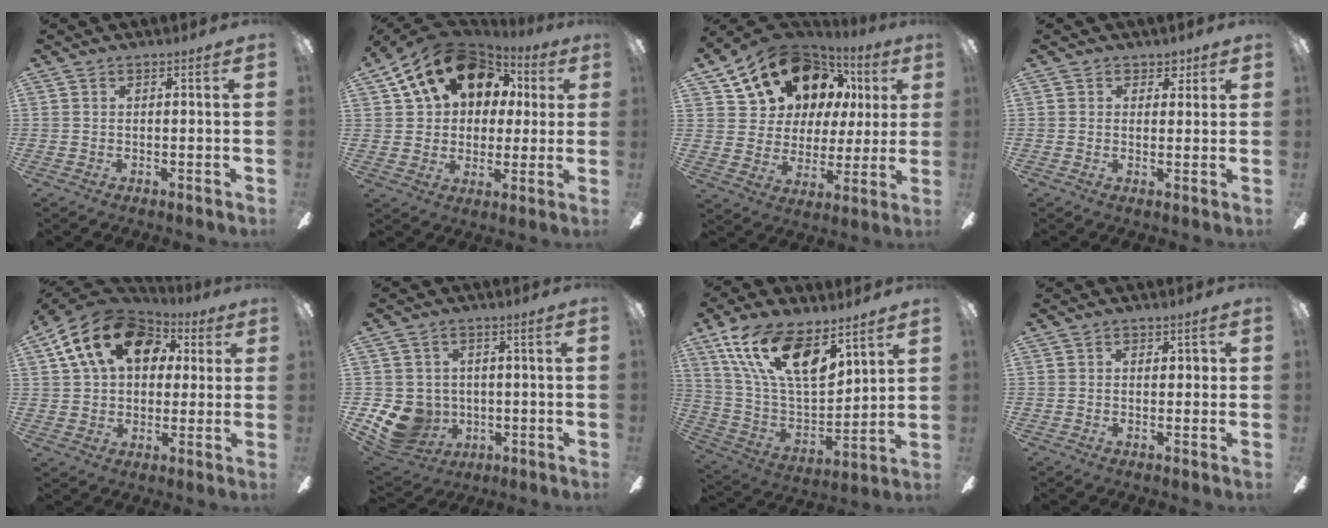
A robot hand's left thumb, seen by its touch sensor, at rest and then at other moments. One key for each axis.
{"total": 18.3, "fx": 8.7, "fy": 13.1, "fz": 9.4, "tx": -0.161, "ty": -0.021, "tz": 0.161}
{"total": 16.5, "fx": 11.1, "fy": 10.7, "fz": 5.8, "tx": -0.128, "ty": -0.062, "tz": 0.215}
{"total": 3.2, "fx": 1.8, "fy": 2.5, "fz": 0.6, "tx": 0.006, "ty": -0.004, "tz": 0.029}
{"total": 17.3, "fx": 7.0, "fy": 12.0, "fz": 10.2, "tx": -0.193, "ty": -0.010, "tz": 0.128}
{"total": 10.0, "fx": -2.2, "fy": 9.0, "fz": 3.9, "tx": -0.119, "ty": 0.006, "tz": -0.035}
{"total": 20.3, "fx": 12.0, "fy": 8.8, "fz": 13.7, "tx": -0.281, "ty": -0.061, "tz": 0.212}
{"total": 1.9, "fx": 0.0, "fy": 1.4, "fz": 1.3, "tx": -0.015, "ty": 0.007, "tz": -0.005}